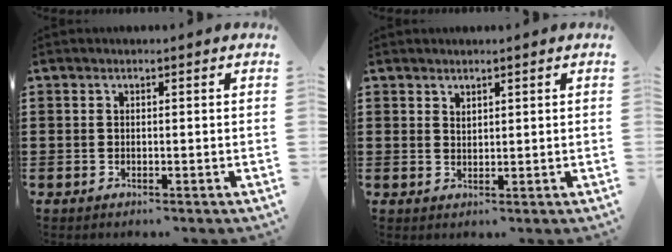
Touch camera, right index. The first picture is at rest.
{"total": 1.3, "force": [1.2, 0.4, 0.0], "torque": [-0.002, 0.001, 0.024]}